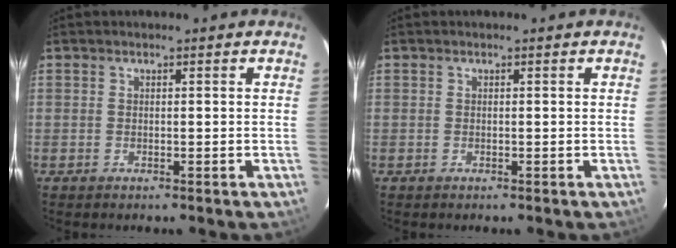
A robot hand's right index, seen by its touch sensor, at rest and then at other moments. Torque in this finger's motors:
{"motor_torque": [-0.05, 0.02, 0.00, 0.00]}